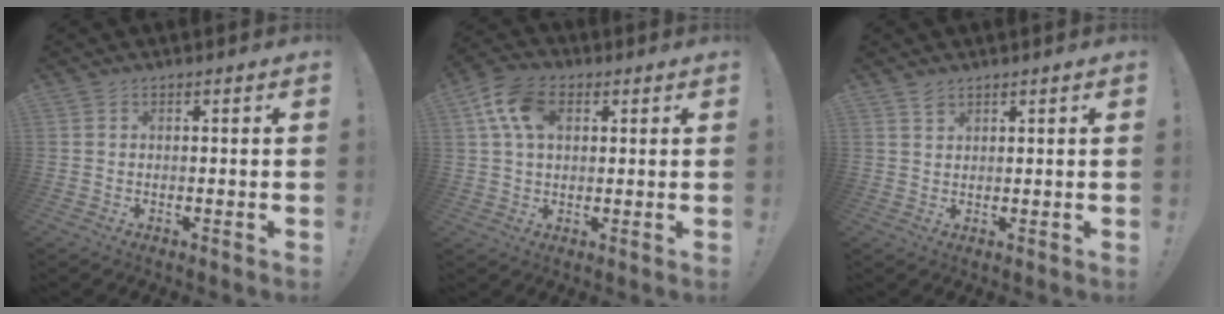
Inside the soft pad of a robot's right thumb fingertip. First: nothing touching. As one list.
[{"total": 11.5, "force": [3.5, 7.5, 8.0], "torque": [-0.137, 0.008, 0.068]}, {"total": 1.9, "force": [1.6, 0.8, 0.6], "torque": [0.002, -0.012, 0.028]}]